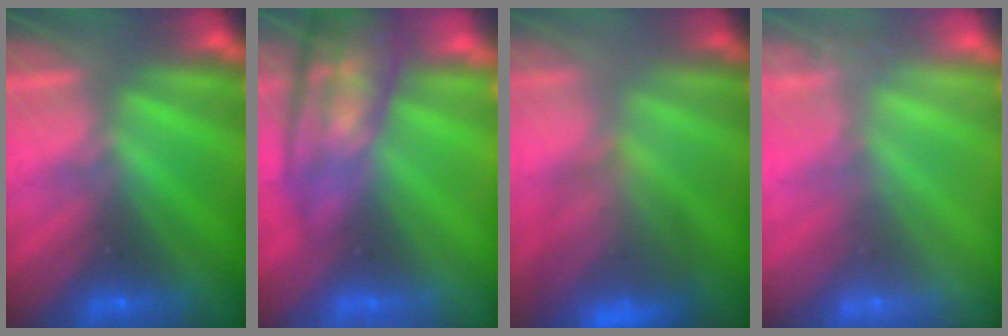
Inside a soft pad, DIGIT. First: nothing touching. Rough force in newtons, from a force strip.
{"total": 7.7}
{"total": 8.5}
{"total": 2.4}